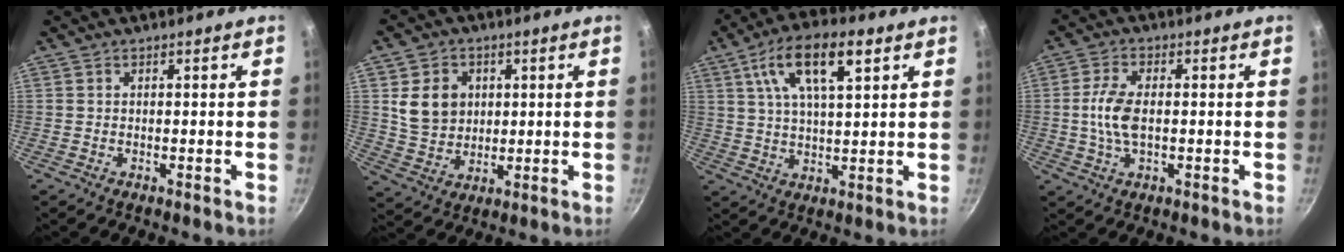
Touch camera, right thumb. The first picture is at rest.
{"total": 9.3, "force": [2.1, 7.9, 4.4], "torque": [-0.052, -0.008, 0.044]}
{"total": 13.2, "force": [5.8, 5.1, 10.7], "torque": [-0.178, 0.000, 0.099]}
{"total": 6.9, "force": [-0.1, 3.6, 5.8], "torque": [-0.120, 0.009, -0.004]}